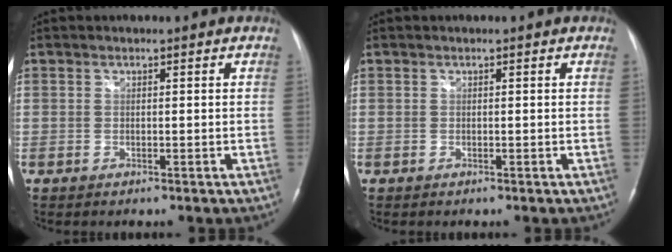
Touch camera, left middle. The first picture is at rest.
{"total": 0.0}